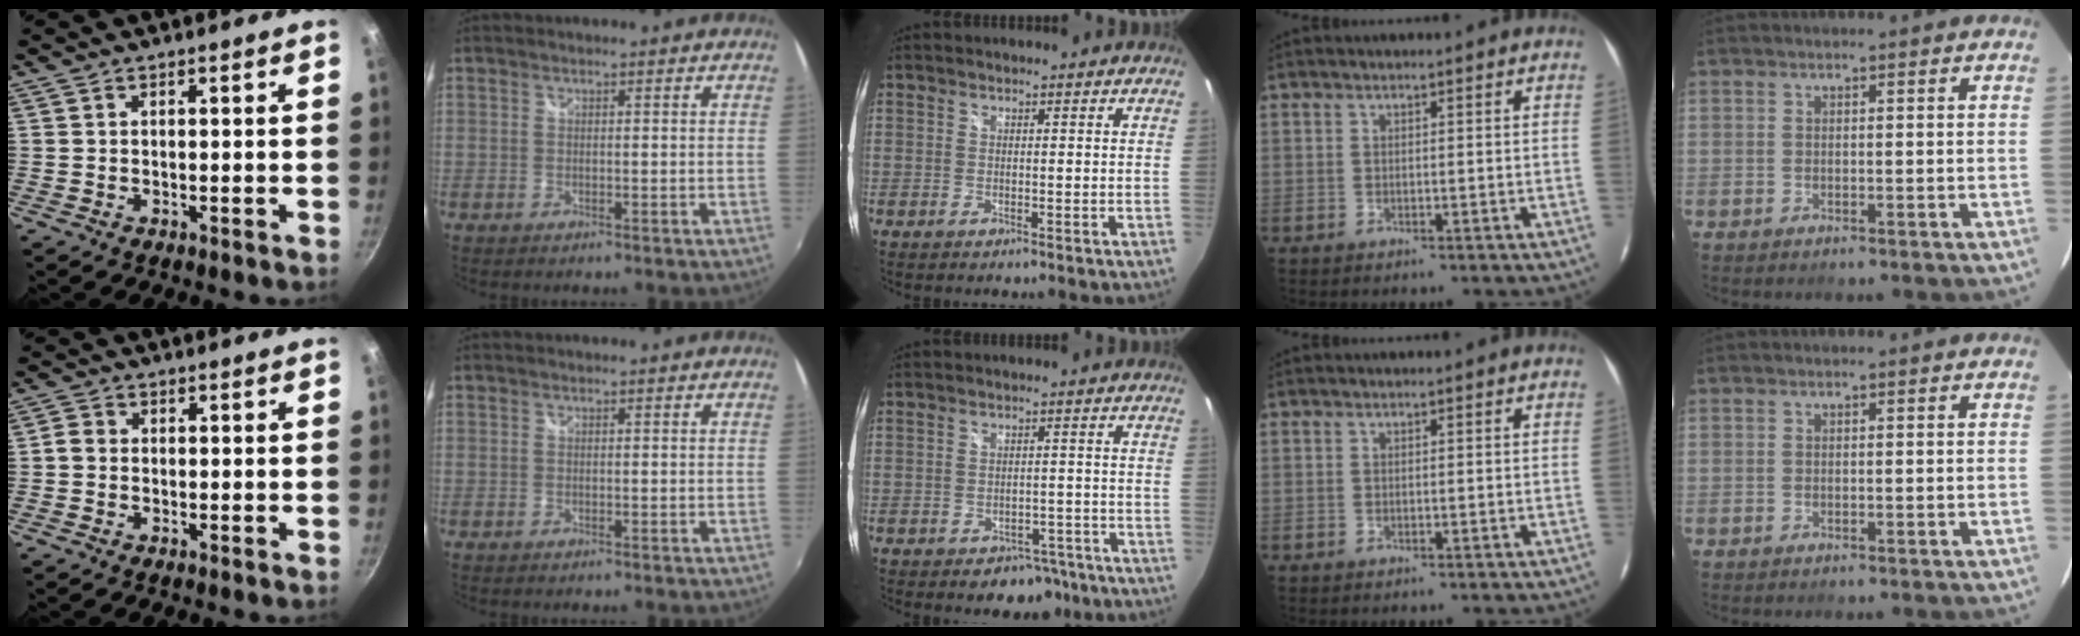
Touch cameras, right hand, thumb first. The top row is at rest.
{"thumb": {"total": 1.9, "force": [-0.4, 1.7, 0.9], "torque": [-0.017, 0.009, -0.014]}, "middle": {"total": 7.1, "force": [-4.9, 4.5, 2.5], "torque": [-0.041, 0.012, -0.049]}}